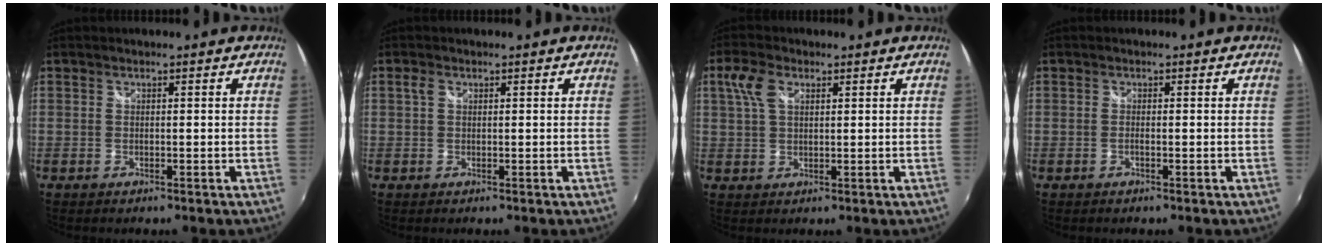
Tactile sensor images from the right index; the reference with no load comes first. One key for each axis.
{"total": 1.1, "fx": 0.3, "fy": 0.7, "fz": 0.7, "tx": -0.016, "ty": 0.002, "tz": 0.003}
{"total": 5.1, "fx": 1.9, "fy": 2.8, "fz": 3.8, "tx": -0.081, "ty": 0.014, "tz": 0.038}
{"total": 0.9, "fx": -0.3, "fy": 0.0, "fz": 0.8, "tx": -0.017, "ty": 0.001, "tz": -0.008}